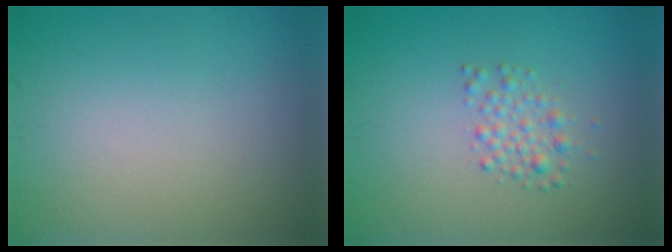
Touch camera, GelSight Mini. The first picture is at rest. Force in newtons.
{"total": 1.9, "press": 1.8, "slide": 0.1}